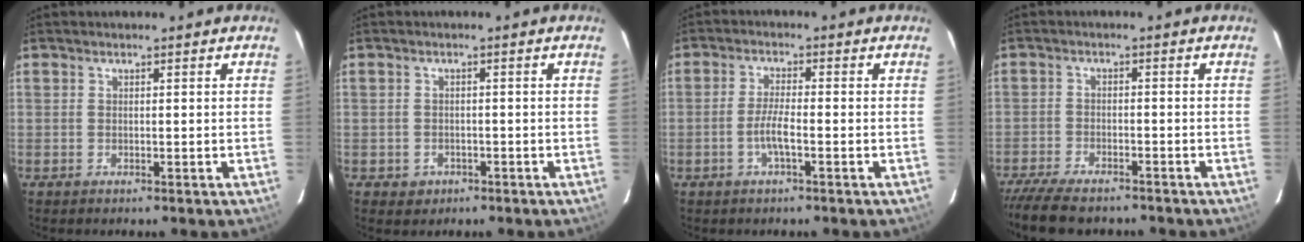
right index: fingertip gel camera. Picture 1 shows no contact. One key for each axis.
{"total": 2.9, "fx": -1.3, "fy": 2.5, "fz": 0.6, "tx": -0.018, "ty": 0.004, "tz": -0.012}
{"total": 4.0, "fx": -1.6, "fy": 0.4, "fz": 3.6, "tx": -0.077, "ty": 0.000, "tz": -0.033}
{"total": 11.4, "fx": -9.7, "fy": 3.1, "fz": 5.0, "tx": -0.123, "ty": -0.032, "tz": -0.165}